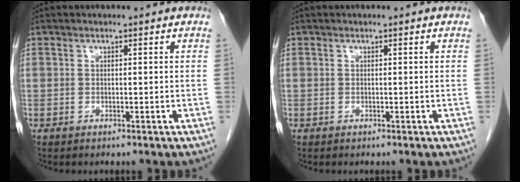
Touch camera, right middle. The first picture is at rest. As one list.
[{"total": 0.0}]